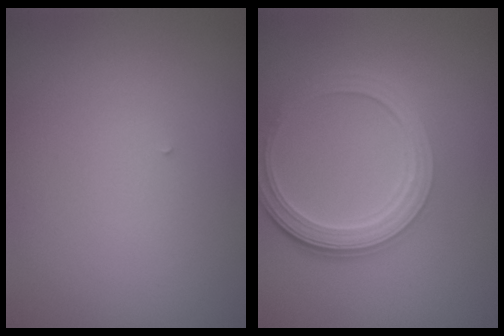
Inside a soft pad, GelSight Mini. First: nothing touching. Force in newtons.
{"total": 5.0, "press": 3.8, "slide": 3.3}